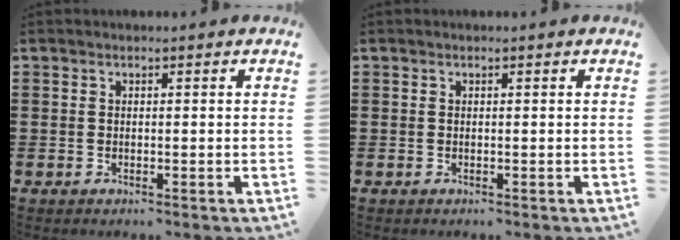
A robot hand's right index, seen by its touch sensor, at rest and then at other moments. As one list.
[{"total": 0.0}]